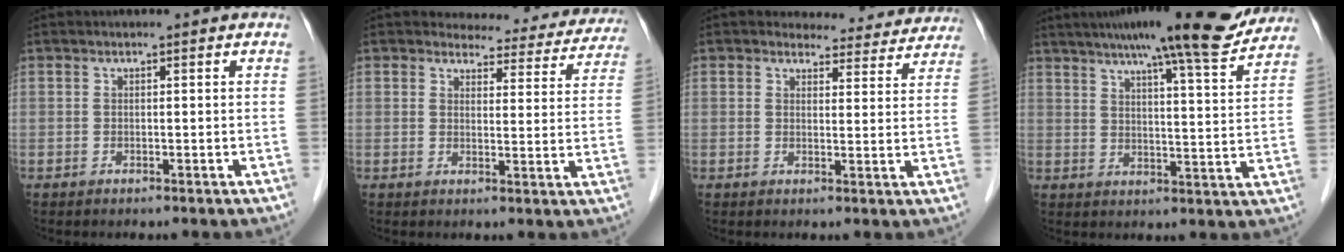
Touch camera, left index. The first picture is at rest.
{"total": 13.5, "force": [12.6, 4.3, 1.9], "torque": [0.012, -0.024, 0.120]}
{"total": 11.3, "force": [10.5, 3.7, 1.3], "torque": [0.014, -0.008, 0.103]}
{"total": 18.6, "force": [15.4, 1.4, 10.4], "torque": [-0.153, 0.009, 0.203]}